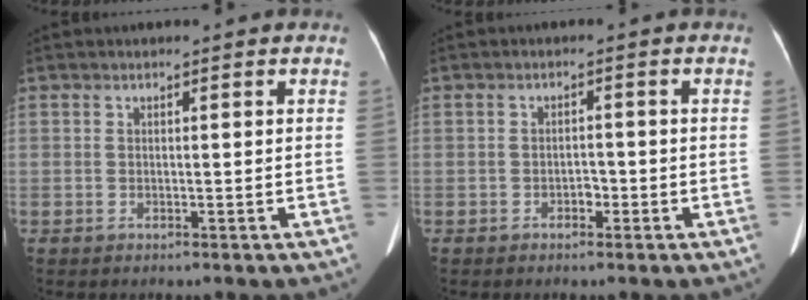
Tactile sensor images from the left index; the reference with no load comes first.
{"total": 1.5, "force": [-0.8, 0.9, 0.8], "torque": [-0.010, 0.004, -0.012]}